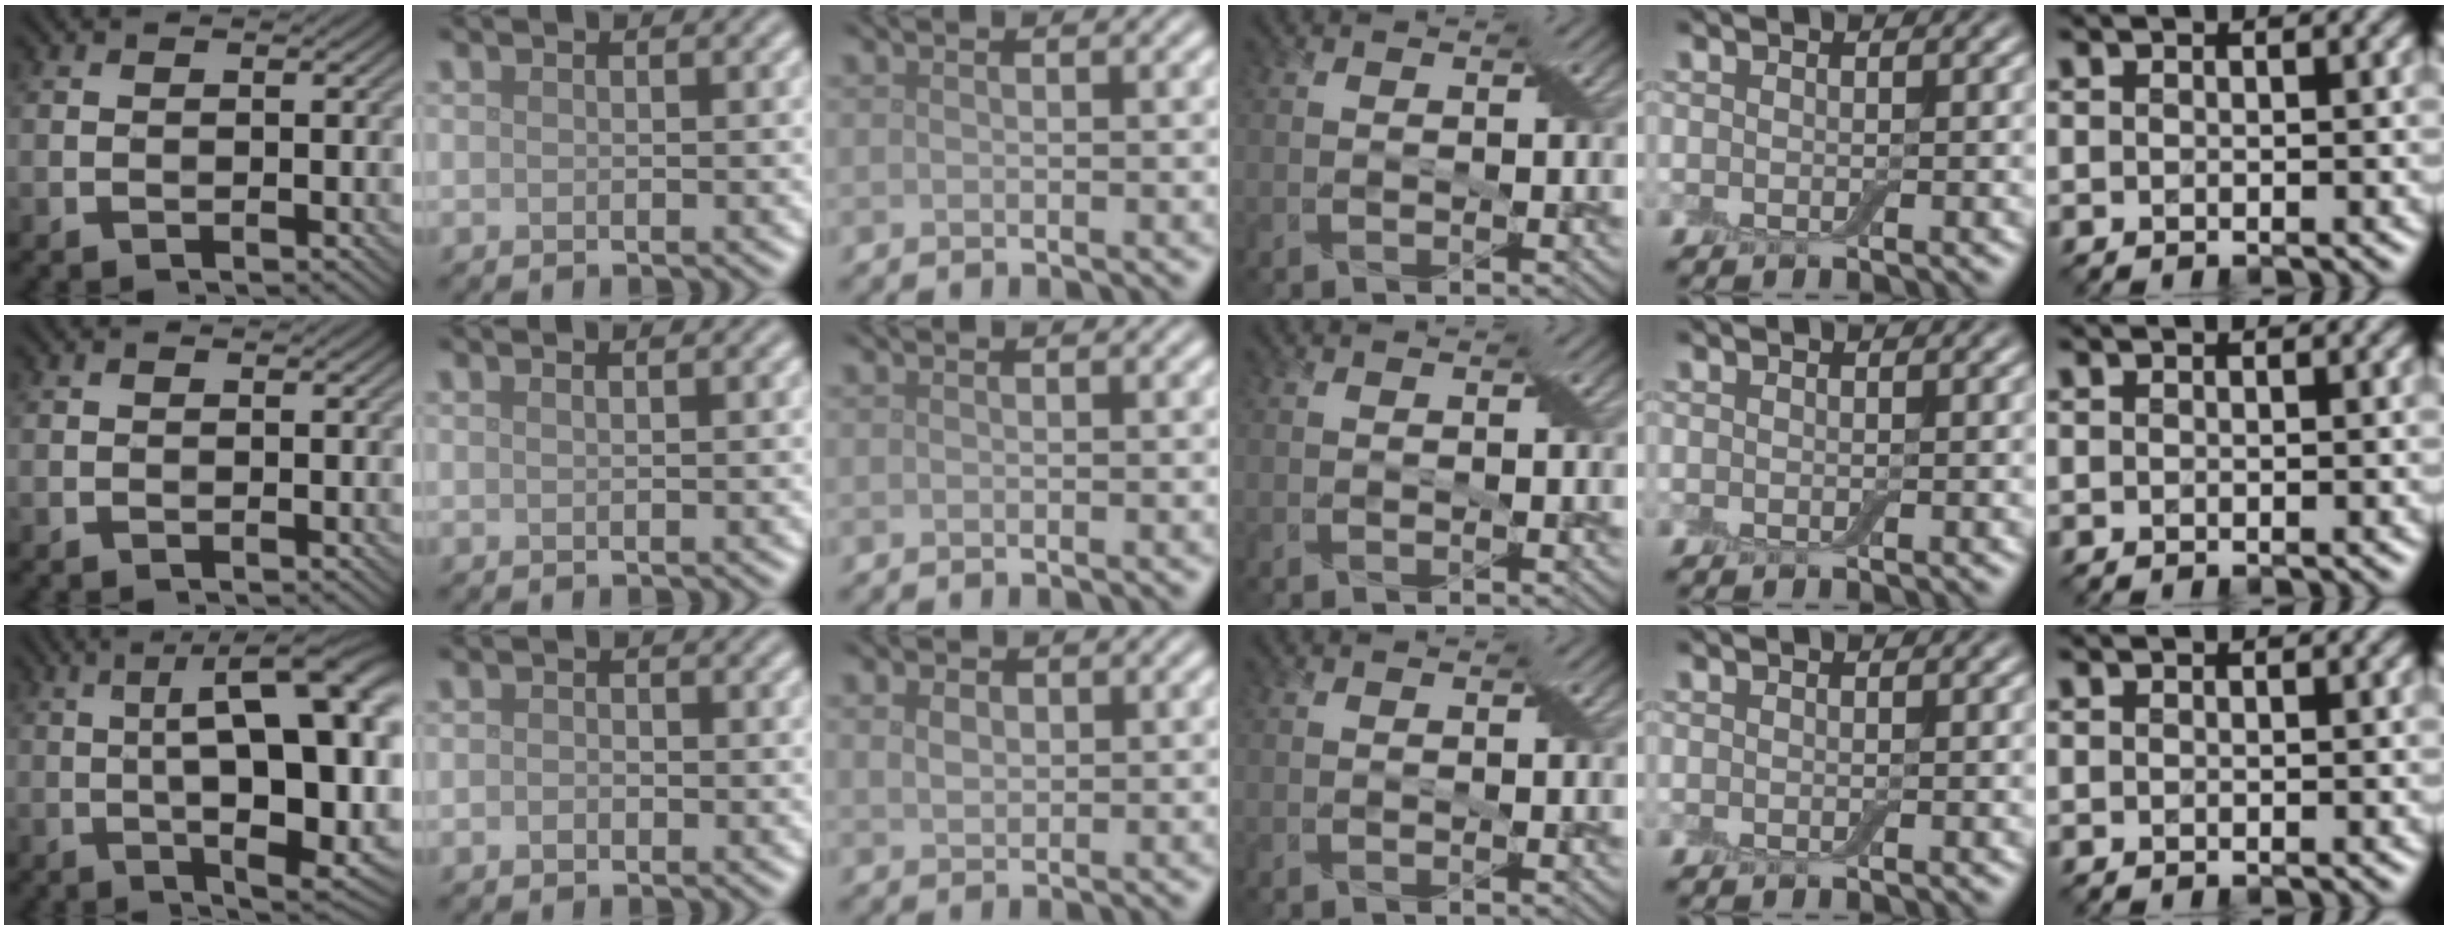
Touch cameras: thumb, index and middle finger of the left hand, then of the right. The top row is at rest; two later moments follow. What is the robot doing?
{"motion": "peel", "object": "adhesive wrap"}